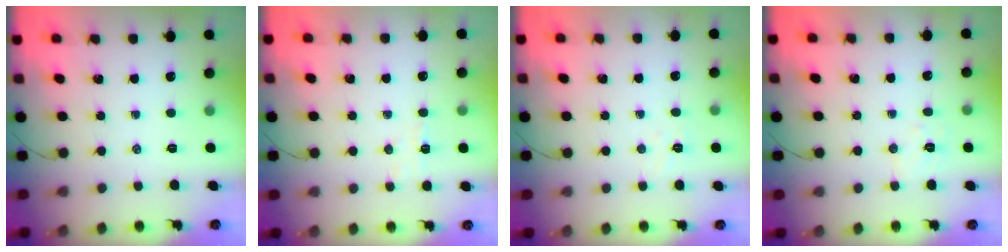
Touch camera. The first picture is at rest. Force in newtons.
{"total": 4.4, "press": 4.2, "slide": 1.3}
{"total": 3.1, "press": 2.9, "slide": 0.9}
{"total": 4.8, "press": 4.7, "slide": 1.0}